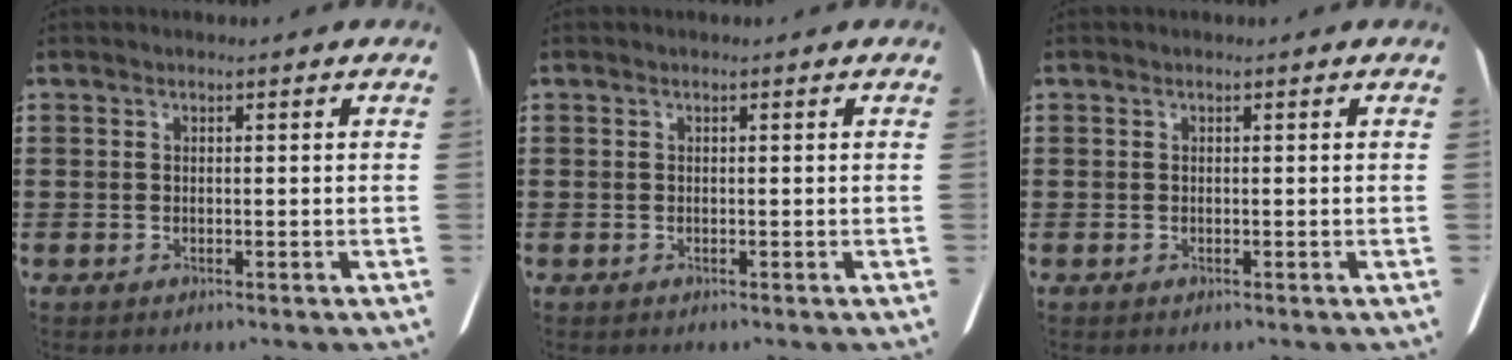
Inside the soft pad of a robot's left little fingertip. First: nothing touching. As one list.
[{"total": 0.0}, {"total": 0.0}]